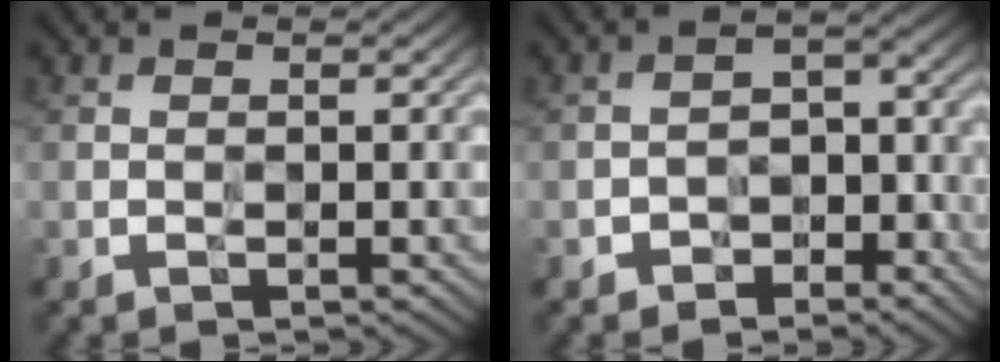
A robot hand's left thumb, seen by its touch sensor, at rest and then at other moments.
{"total": 5.1, "force": [-3.2, 3.3, 2.3], "torque": [-0.029, 0.001, -0.062]}